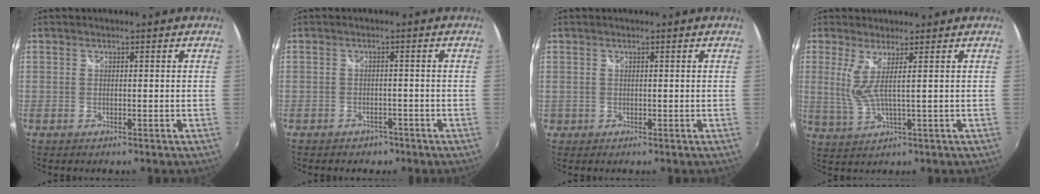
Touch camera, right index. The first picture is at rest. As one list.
[{"total": 3.8, "force": [-2.8, 2.4, 0.9], "torque": [-0.021, -0.004, -0.039]}, {"total": 1.2, "force": [-0.1, 1.2, 0.0], "torque": [0.001, 0.001, 0.000]}, {"total": 4.7, "force": [1.5, -0.2, 4.4], "torque": [-0.096, -0.013, 0.033]}]